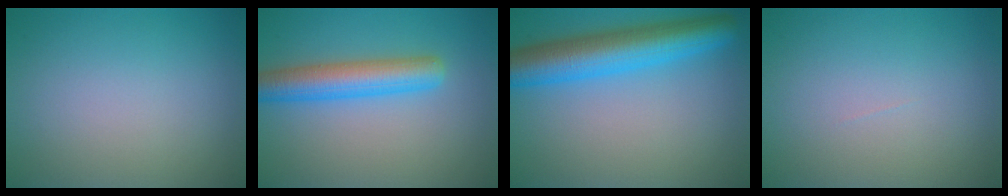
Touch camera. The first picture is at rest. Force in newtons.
{"total": 5.1, "press": 5.1, "slide": 0.2}
{"total": 7.7, "press": 7.7, "slide": 0.3}
{"total": 0.0}